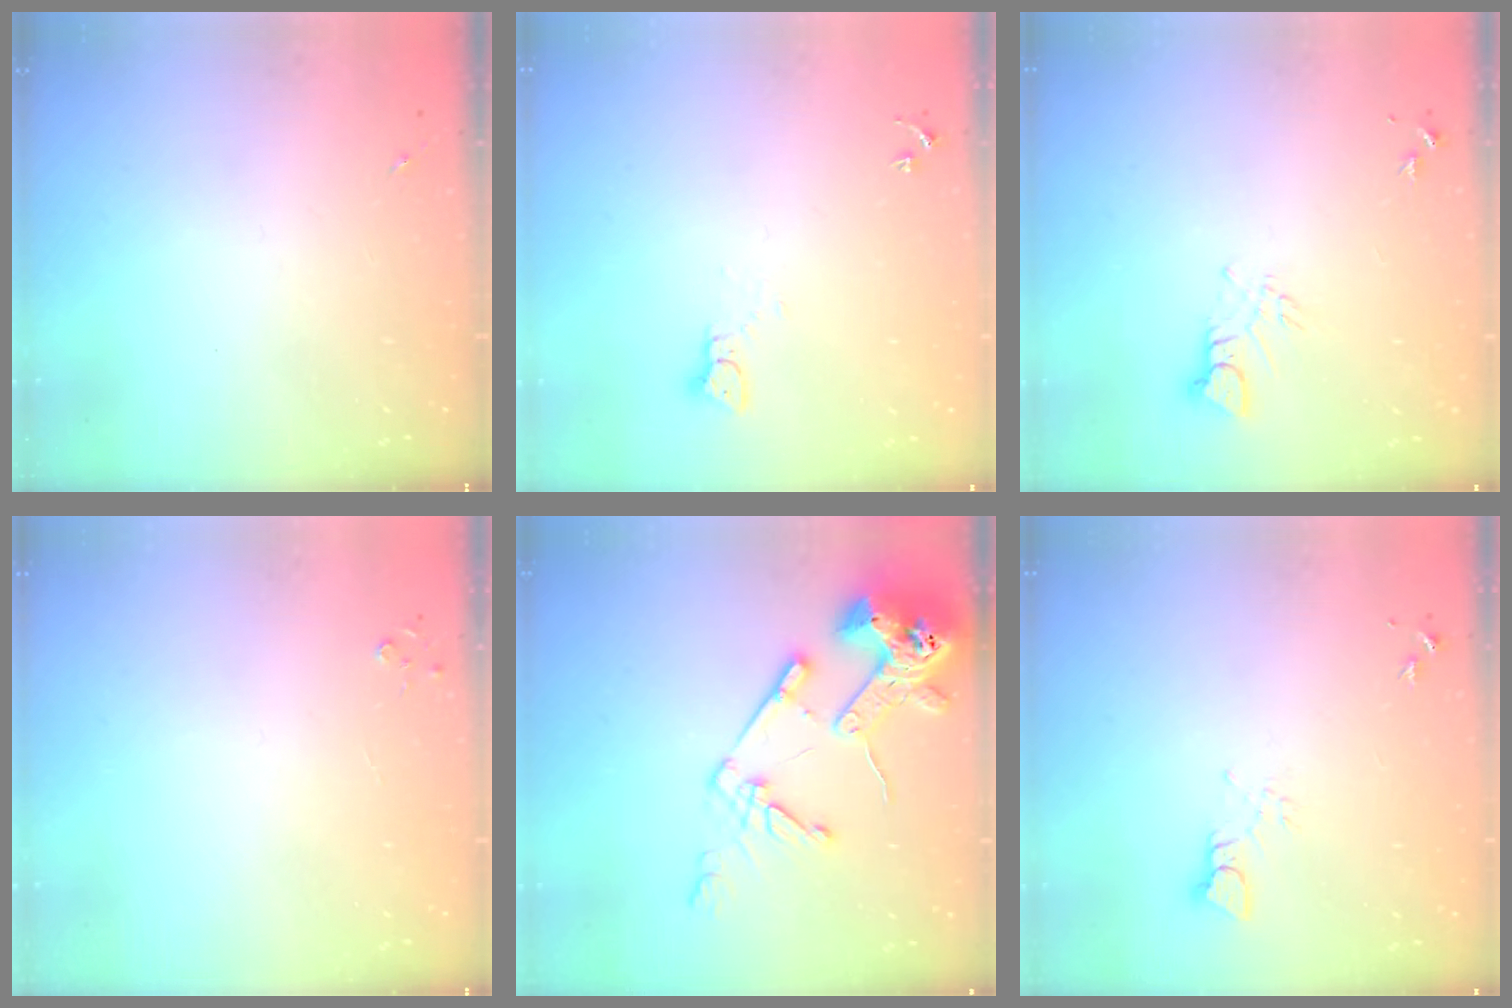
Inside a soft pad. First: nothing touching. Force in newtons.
{"total": 3.3, "press": 3.3, "slide": 0.1}
{"total": 3.9, "press": 3.9, "slide": 0.4}
{"total": 2.7, "press": 2.7, "slide": 0.3}
{"total": 17.2, "press": 17.1, "slide": 2.2}
{"total": 3.2, "press": 3.1, "slide": 0.4}